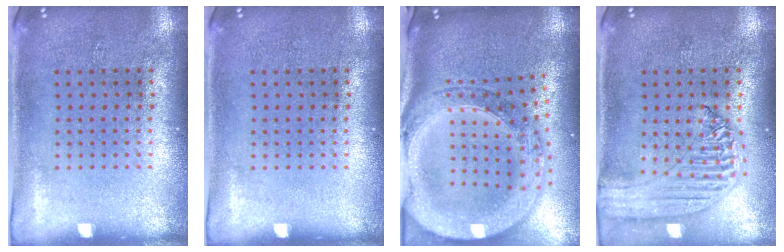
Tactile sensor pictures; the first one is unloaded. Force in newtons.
{"total": 0.0}
{"total": 4.0, "press": 3.1, "slide": 2.5}
{"total": 1.3, "press": 1.2, "slide": 0.2}